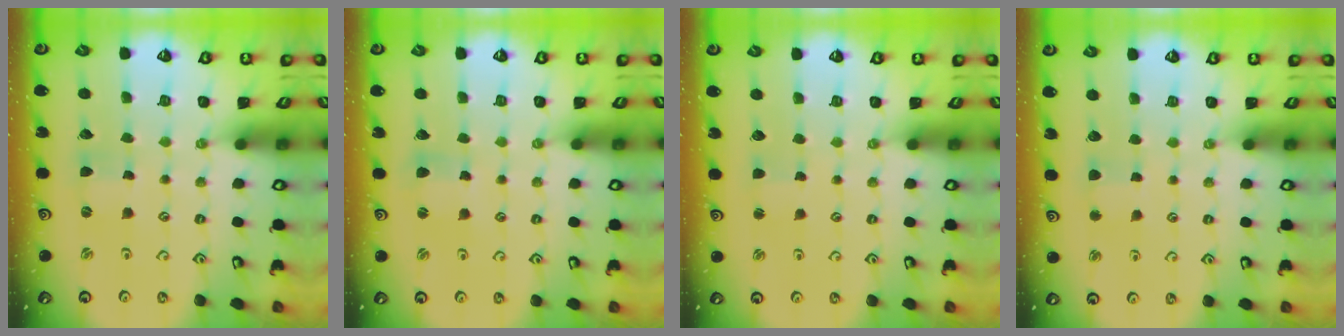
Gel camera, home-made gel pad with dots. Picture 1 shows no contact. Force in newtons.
{"total": 2.3, "press": 2.2, "slide": 0.3}
{"total": 1.9, "press": 1.8, "slide": 0.4}
{"total": 3.7, "press": 3.6, "slide": 0.4}